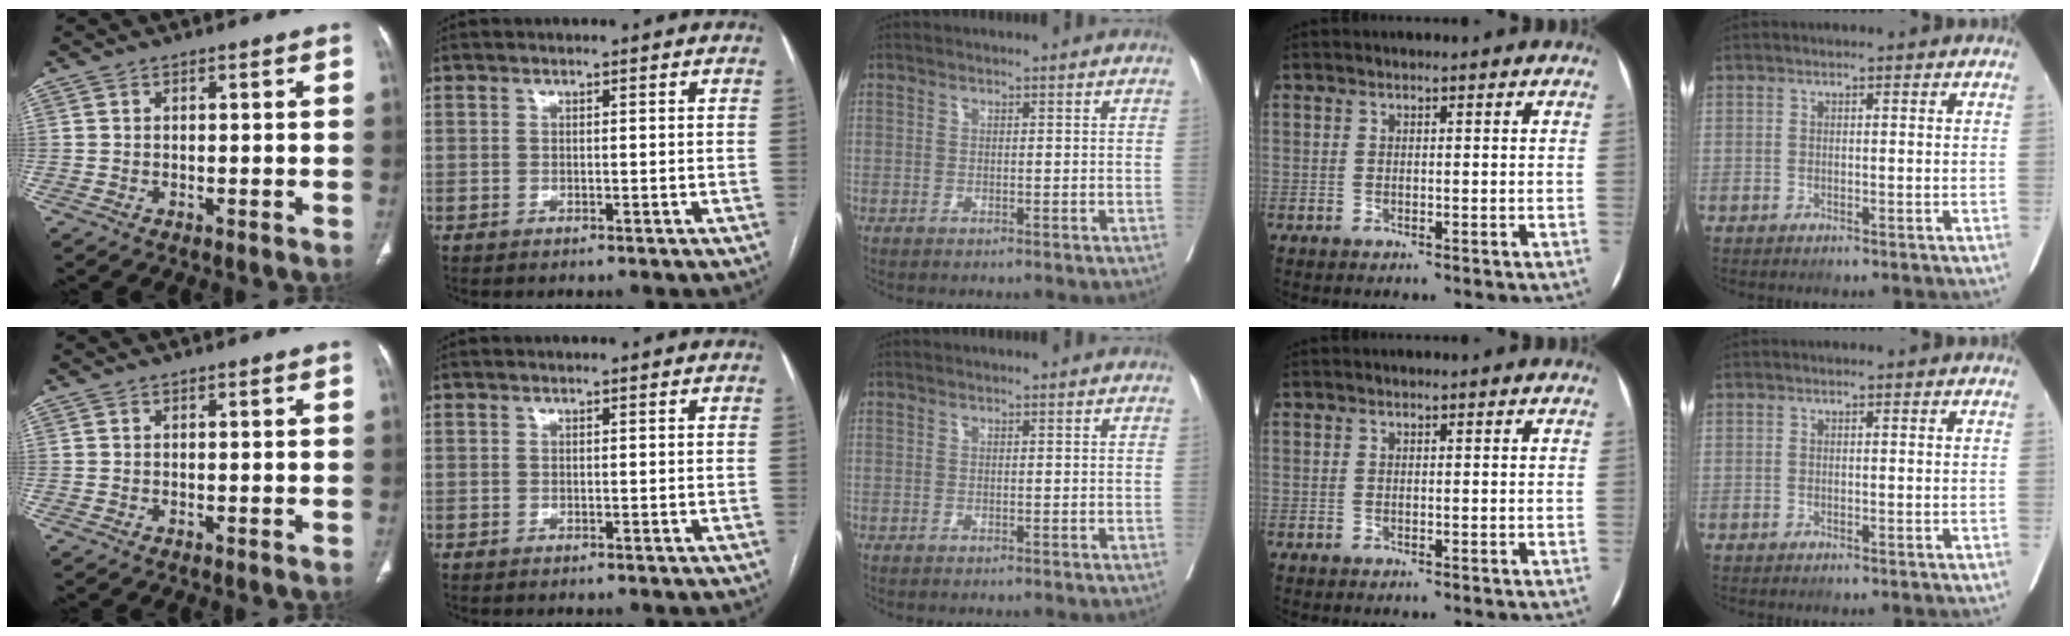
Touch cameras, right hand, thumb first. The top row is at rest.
{}